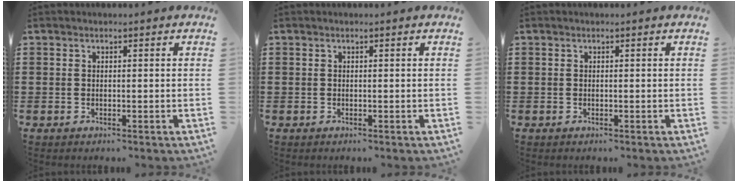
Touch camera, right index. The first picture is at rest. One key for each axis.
{"total": 0.0}
{"total": 0.0}